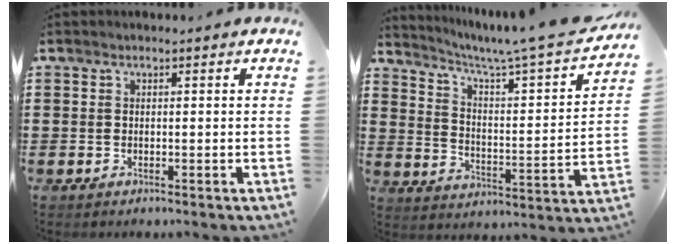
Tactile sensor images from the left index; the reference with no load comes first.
{"total": 4.8, "force": [4.0, -0.4, 2.7], "torque": [-0.072, -0.043, 0.056]}